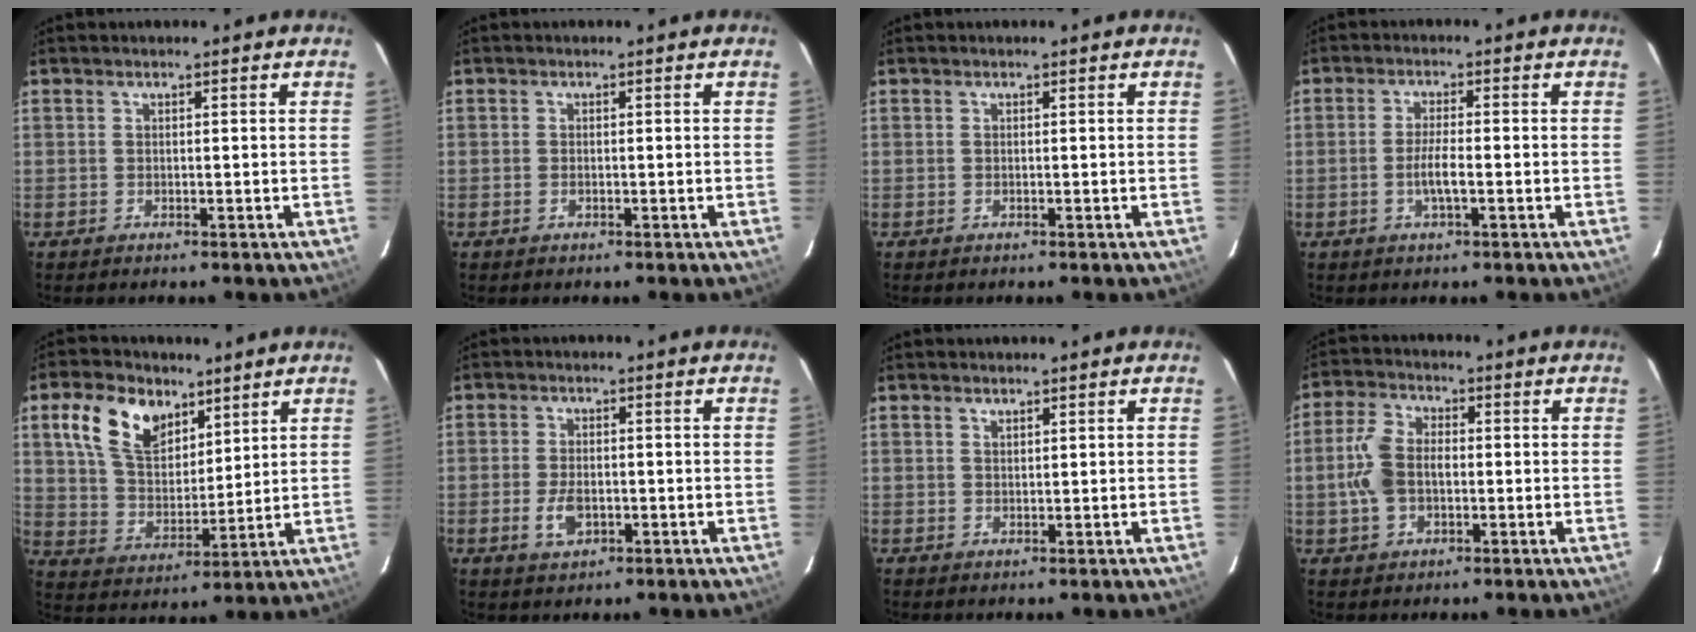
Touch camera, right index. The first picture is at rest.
{"total": 1.0, "force": [-0.5, 0.6, 0.6], "torque": [-0.013, 0.000, -0.009]}
{"total": 0.0}
{"total": 3.9, "force": [-1.2, 0.4, 3.7], "torque": [-0.072, -0.001, -0.022]}
{"total": 13.2, "force": [7.0, 8.1, 7.7], "torque": [-0.156, 0.027, 0.139]}
{"total": 4.8, "force": [-1.6, 2.8, 3.6], "torque": [-0.079, -0.003, -0.025]}
{"total": 0.9, "force": [0.7, 0.5, 0.3], "torque": [-0.003, 0.002, 0.014]}
{"total": 7.8, "force": [-0.9, 5.2, 5.8], "torque": [-0.128, 0.014, -0.014]}